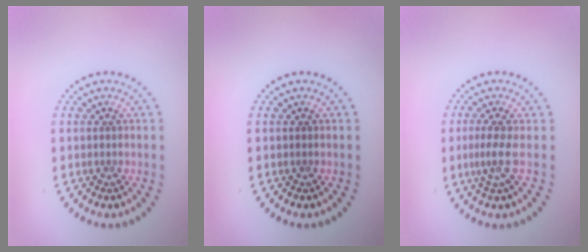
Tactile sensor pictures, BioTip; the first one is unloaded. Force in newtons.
{"total": 0.0}
{"total": 2.2, "press": 1.5, "slide": 1.6}